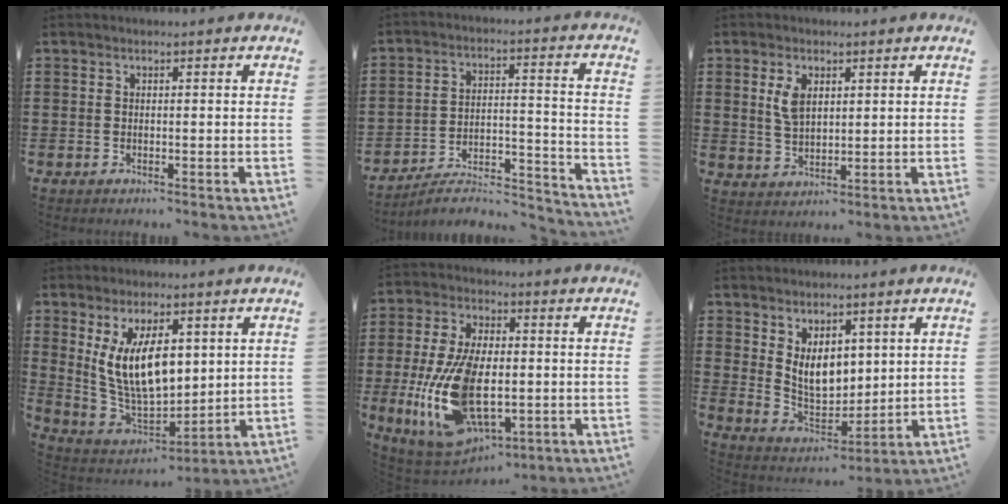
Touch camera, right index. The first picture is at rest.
{"total": 5.1, "force": [-4.6, 1.1, 1.7], "torque": [-0.035, -0.005, -0.094]}
{"total": 4.4, "force": [1.6, 2.4, 3.2], "torque": [-0.073, 0.009, 0.028]}
{"total": 11.1, "force": [2.9, 5.2, 9.3], "torque": [-0.197, -0.001, 0.051]}
{"total": 16.4, "force": [-2.6, 8.6, 13.7], "torque": [-0.303, -0.012, -0.044]}
{"total": 7.0, "force": [2.7, 4.8, 4.4], "torque": [-0.084, -0.004, 0.052]}